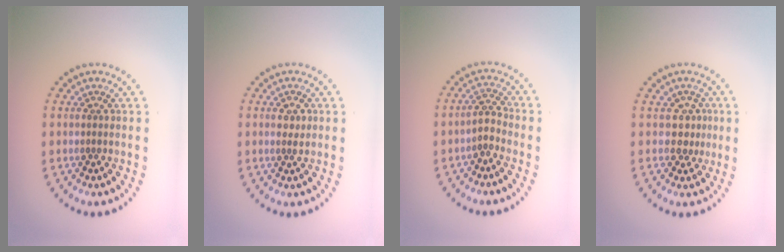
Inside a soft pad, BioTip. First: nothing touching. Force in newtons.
{"total": 1.3, "press": 1.3, "slide": 0.4}
{"total": 1.8, "press": 1.3, "slide": 1.2}
{"total": 2.1, "press": 1.6, "slide": 1.3}